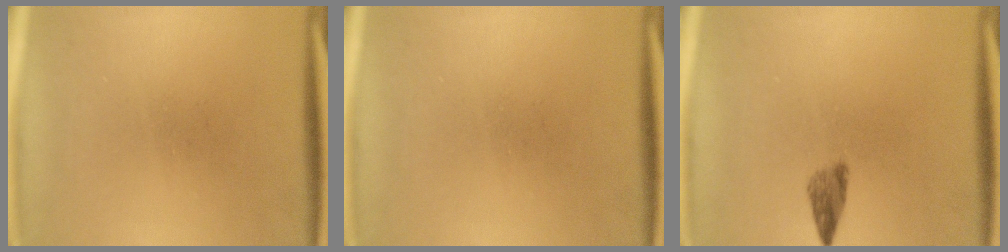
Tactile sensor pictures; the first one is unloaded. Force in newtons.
{"total": 0.0}
{"total": 2.1}